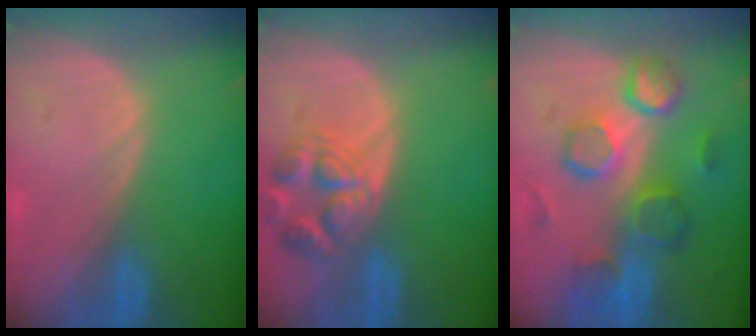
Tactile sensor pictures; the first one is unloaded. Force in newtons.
{"total": 7.1, "press": 6.4, "slide": 3.2}
{"total": 10.6, "press": 9.3, "slide": 5.0}